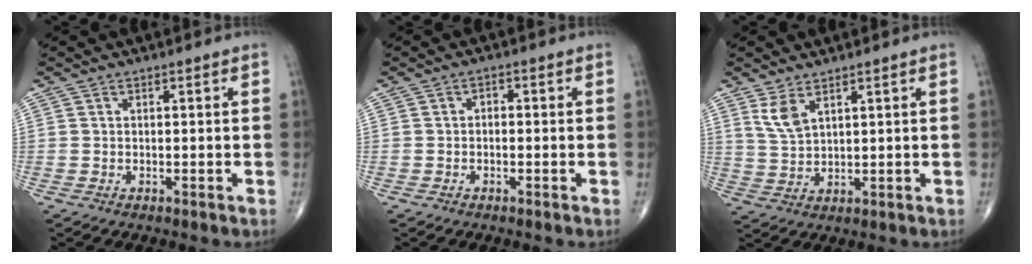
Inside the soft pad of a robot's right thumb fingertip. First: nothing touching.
{"total": 1.3, "force": [-0.2, 1.0, 0.9], "torque": [-0.006, 0.006, -0.009]}
{"total": 4.5, "force": [2.7, 1.8, 3.1], "torque": [-0.064, -0.015, 0.064]}